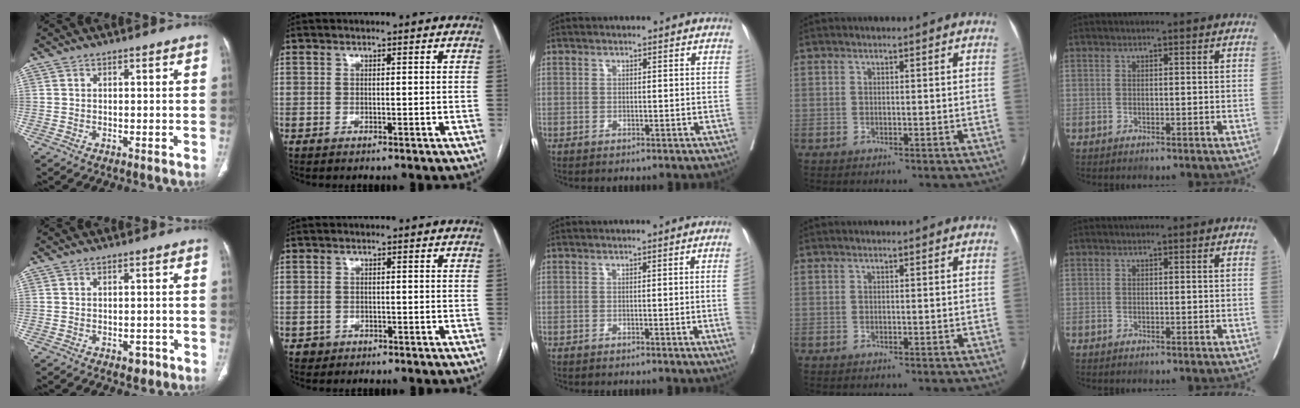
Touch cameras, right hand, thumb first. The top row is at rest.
{"thumb": {"total": 2.0, "force": [-1.1, 1.3, 1.1], "torque": [-0.006, 0.004, -0.009]}, "index": {"total": 1.5, "force": [-0.8, 1.3, -0.1], "torque": [0.000, 0.007, -0.011]}, "middle": {"total": 3.0, "force": [-0.7, -0.6, 2.9], "torque": [-0.037, 0.000, -0.009]}}